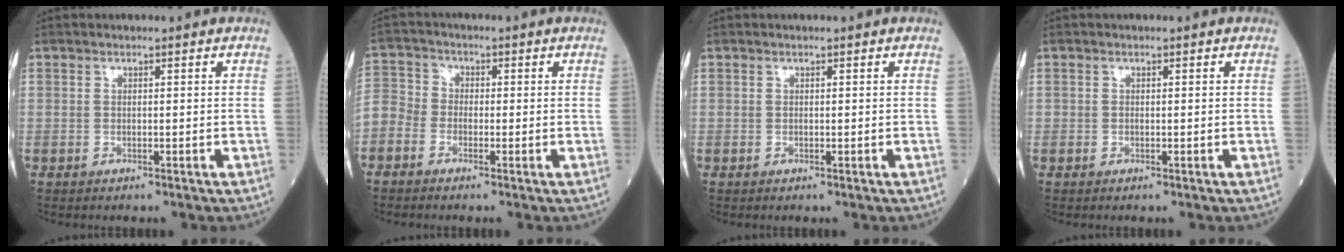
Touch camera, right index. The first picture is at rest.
{"total": 5.9, "force": [-2.5, 5.0, 1.9], "torque": [-0.055, 0.021, -0.059]}
{"total": 0.0}
{"total": 0.0}